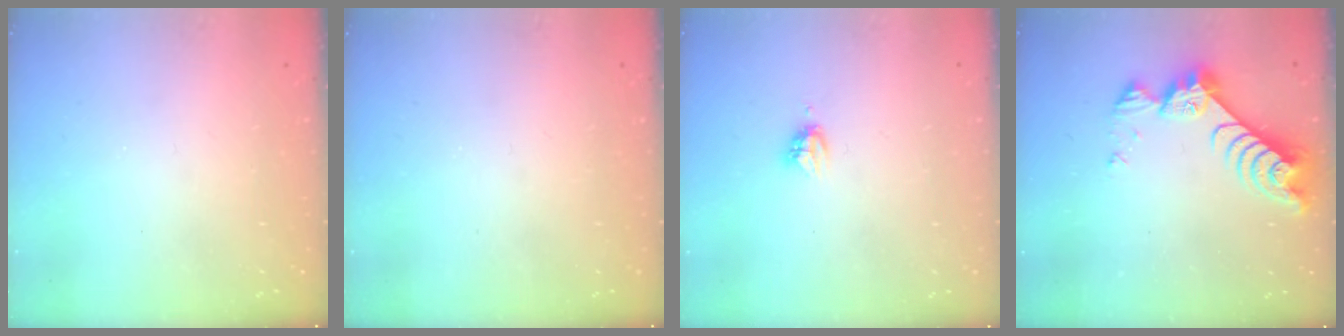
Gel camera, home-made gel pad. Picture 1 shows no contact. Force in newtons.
{"total": 0.0}
{"total": 3.7, "press": 3.7, "slide": 0.5}
{"total": 8.9, "press": 8.8, "slide": 0.8}